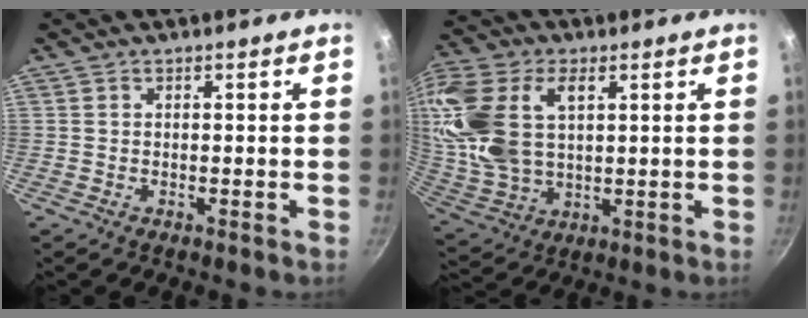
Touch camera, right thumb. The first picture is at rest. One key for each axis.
{"total": 21.2, "fx": 6.0, "fy": 13.4, "fz": 15.4, "tx": -0.334, "ty": -0.008, "tz": 0.120}